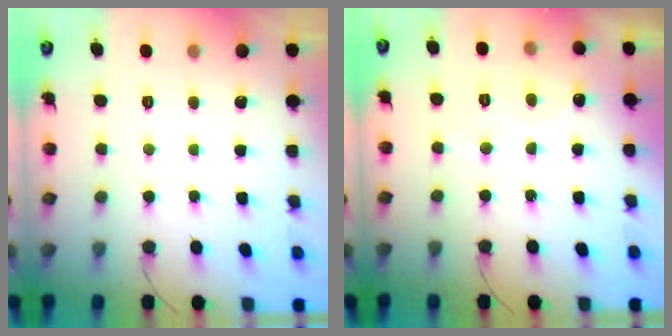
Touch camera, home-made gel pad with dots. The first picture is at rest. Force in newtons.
{"total": 5.0, "press": 4.9, "slide": 0.3}